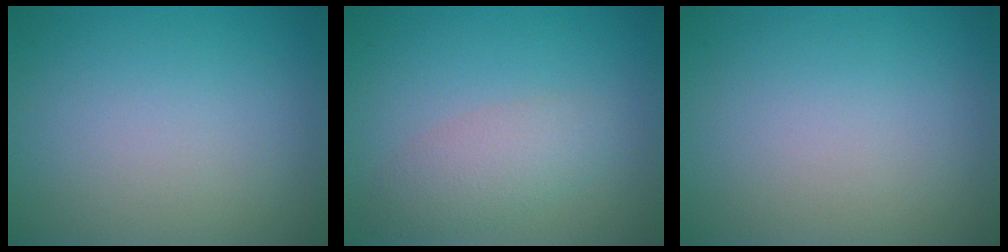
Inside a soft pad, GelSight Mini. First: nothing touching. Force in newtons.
{"total": 2.8, "press": 2.8, "slide": 0.2}
{"total": 0.0}